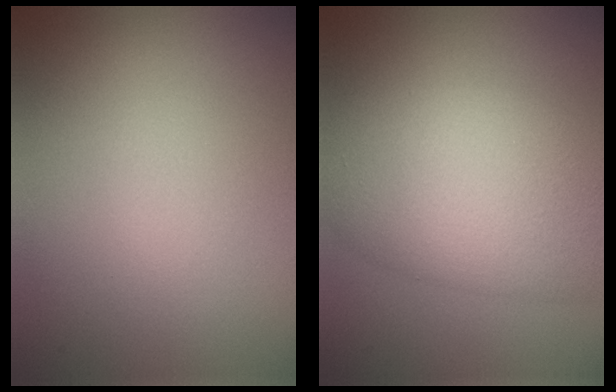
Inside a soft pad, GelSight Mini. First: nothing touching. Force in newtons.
{"total": 8.6, "press": 8.6, "slide": 0.3}